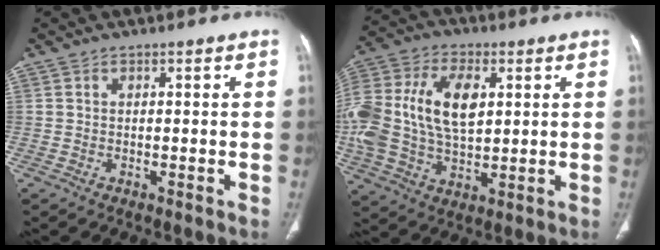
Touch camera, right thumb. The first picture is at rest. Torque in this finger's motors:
{"motor_torque": [2.57, 2.44, 2.04, -0.09, 0.27]}